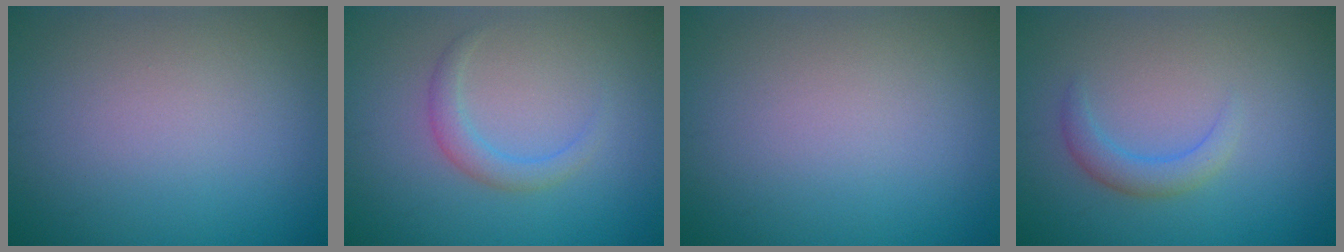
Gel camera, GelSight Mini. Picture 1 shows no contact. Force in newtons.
{"total": 1.8, "press": 1.8, "slide": 0.2}
{"total": 0.0}
{"total": 2.1, "press": 2.0, "slide": 0.3}